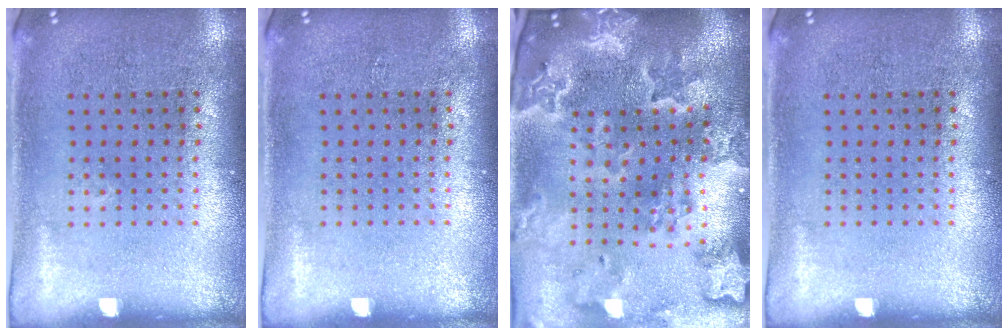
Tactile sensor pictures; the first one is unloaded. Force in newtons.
{"total": 0.0}
{"total": 4.0, "press": 3.4, "slide": 2.0}
{"total": 0.0}